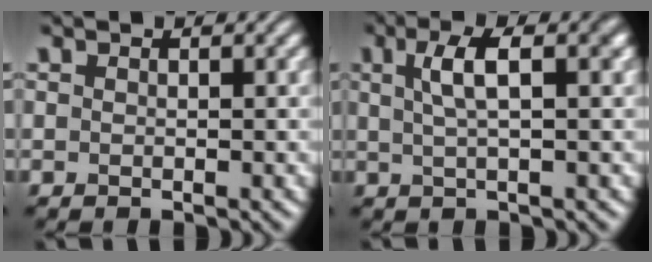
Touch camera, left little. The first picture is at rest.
{"total": 4.4, "force": [1.2, 1.3, 4.0], "torque": [-0.065, 0.011, 0.017]}